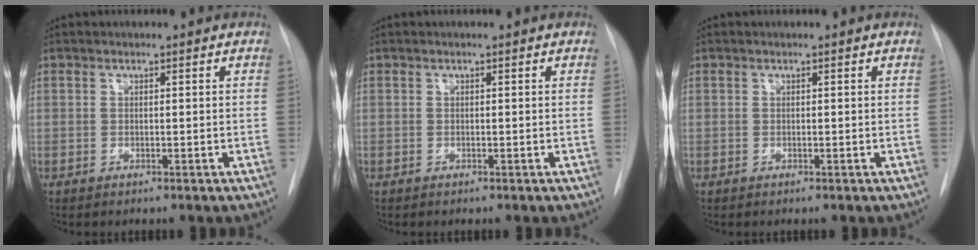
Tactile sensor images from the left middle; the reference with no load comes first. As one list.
[{"total": 0.0}, {"total": 0.0}]